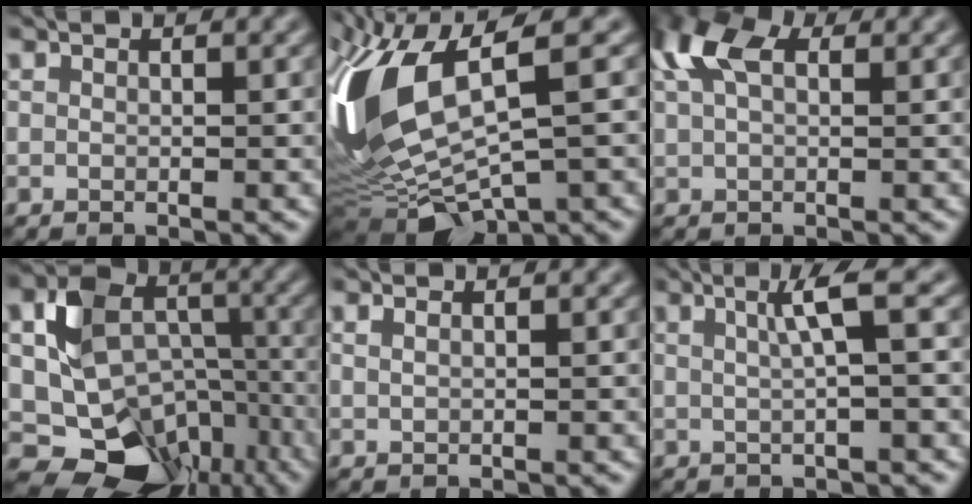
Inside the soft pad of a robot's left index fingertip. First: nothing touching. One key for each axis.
{"total": 13.6, "fx": 0.7, "fy": 6.1, "fz": 12.1, "tx": -0.279, "ty": -0.006, "tz": 0.031}
{"total": 5.8, "fx": 2.6, "fy": 3.2, "fz": 4.1, "tx": -0.099, "ty": 0.018, "tz": 0.042}
{"total": 12.5, "fx": -3.6, "fy": 10.0, "fz": 6.7, "tx": -0.113, "ty": -0.023, "tz": -0.049}
{"total": 1.1, "fx": 0.7, "fy": 0.5, "fz": 0.7, "tx": -0.010, "ty": -0.004, "tz": 0.005}
{"total": 3.3, "fx": 0.8, "fy": 0.4, "fz": 3.2, "tx": -0.050, "ty": 0.011, "tz": 0.013}